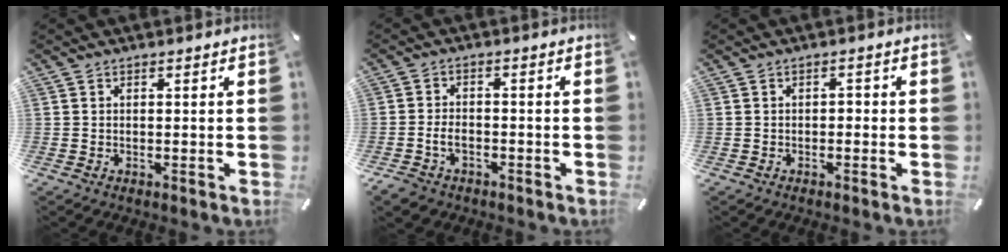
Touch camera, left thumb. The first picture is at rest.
{"total": 4.2, "force": [-1.9, 3.0, 2.2], "torque": [-0.050, 0.005, -0.038]}
{"total": 1.2, "force": [-0.8, 0.7, 0.5], "torque": [-0.012, 0.005, -0.018]}